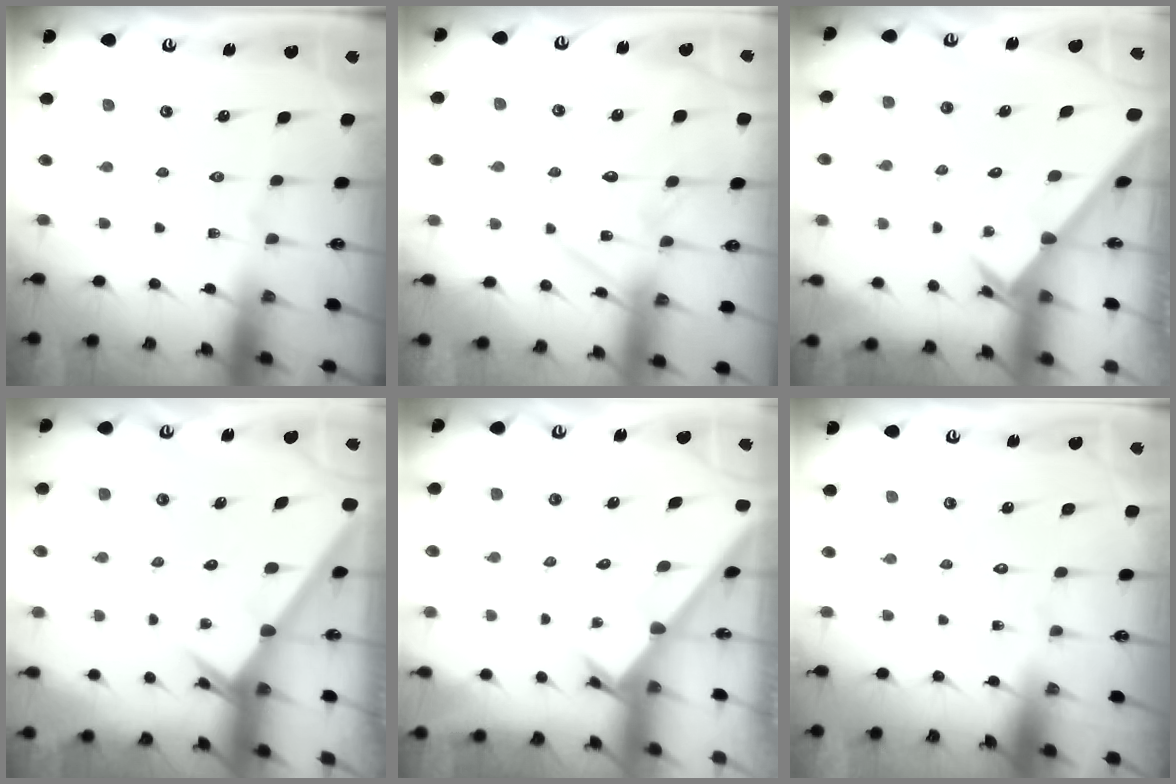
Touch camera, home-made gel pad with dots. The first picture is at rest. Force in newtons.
{"total": 10.8, "press": 10.8, "slide": 0.4}
{"total": 2.2, "press": 2.2, "slide": 0.2}
{"total": 2.5, "press": 2.5, "slide": 0.3}
{"total": 1.7, "press": 1.7, "slide": 0.1}
{"total": 1.7, "press": 1.7, "slide": 0.1}